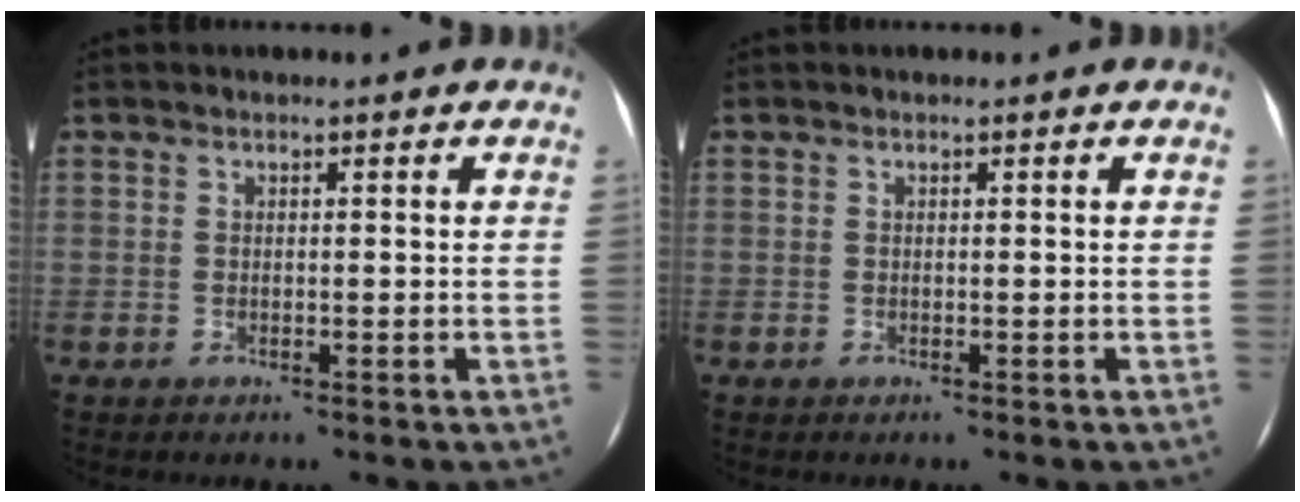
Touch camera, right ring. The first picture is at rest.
{"total": 0.0}